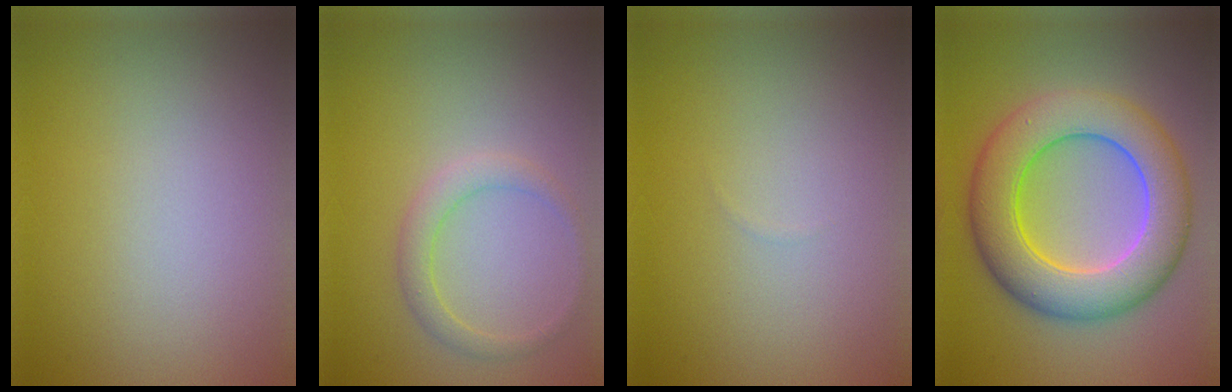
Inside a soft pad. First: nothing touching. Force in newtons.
{"total": 1.9, "press": 1.9, "slide": 0.1}
{"total": 0.0}
{"total": 9.3, "press": 9.3, "slide": 0.3}